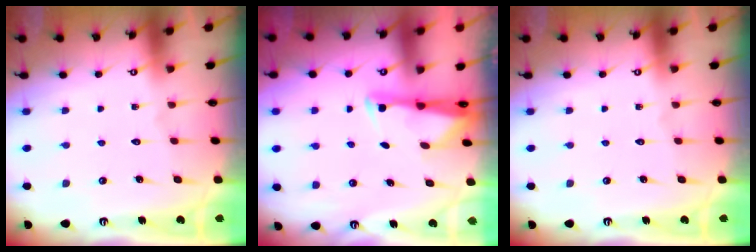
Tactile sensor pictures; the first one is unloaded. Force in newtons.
{"total": 2.7, "press": 2.7, "slide": 0.4}
{"total": 0.0}